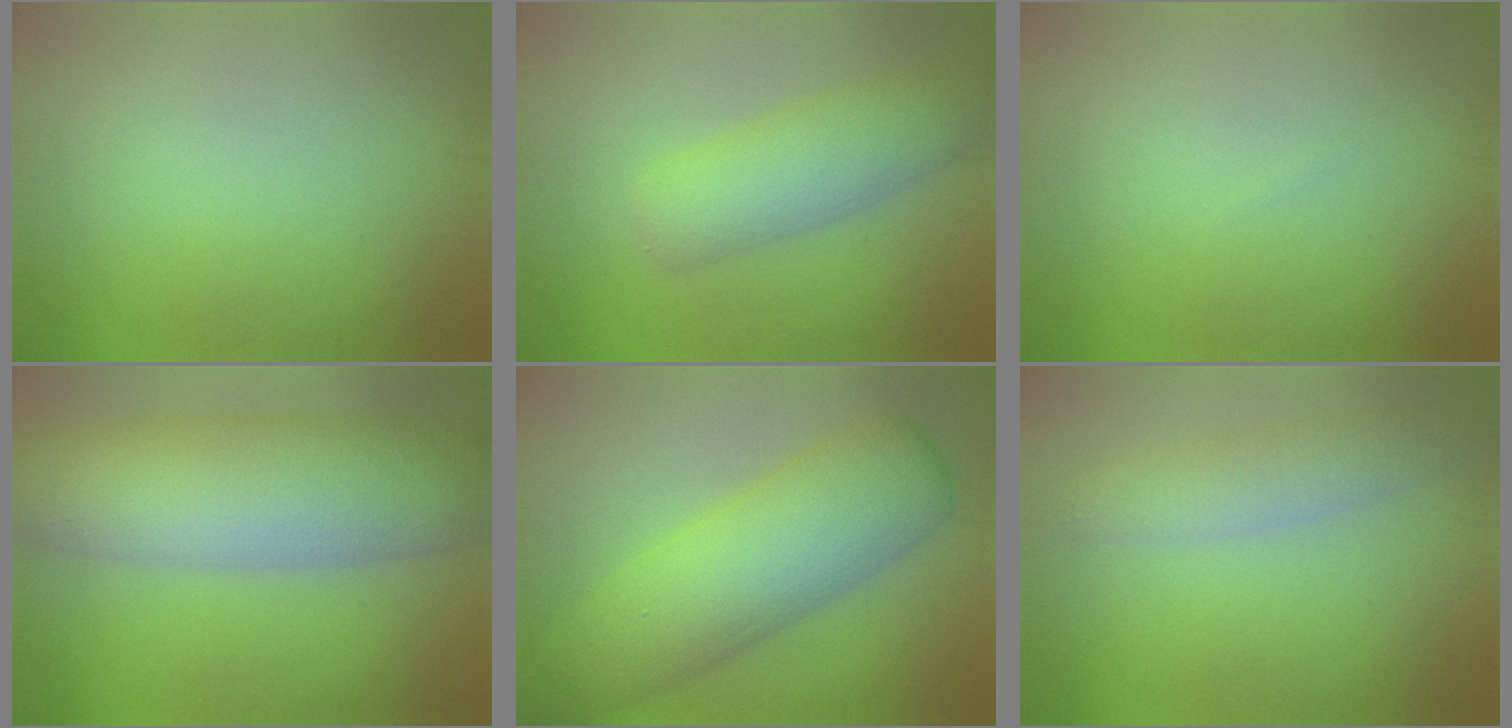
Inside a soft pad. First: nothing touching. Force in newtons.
{"total": 5.4, "press": 5.4, "slide": 0.2}
{"total": 0.0}
{"total": 11.1, "press": 11.1, "slide": 0.6}
{"total": 9.0, "press": 9.0, "slide": 0.3}
{"total": 3.0, "press": 3.0, "slide": 0.1}